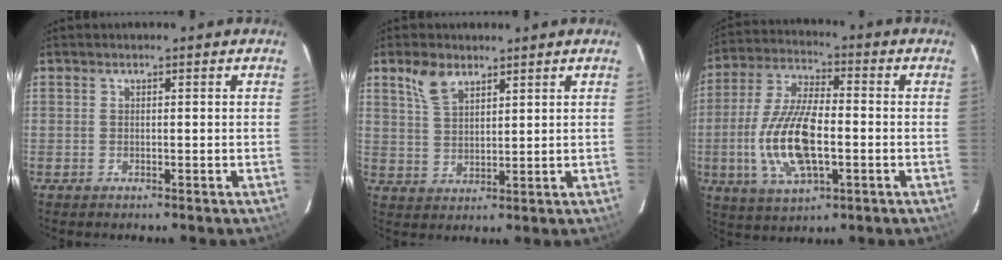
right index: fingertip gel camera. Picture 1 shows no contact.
{"total": 5.8, "force": [3.8, 2.9, 3.2], "torque": [-0.063, 0.010, 0.079]}
{"total": 15.4, "force": [-3.1, 6.2, 13.8], "torque": [-0.289, -0.004, -0.057]}